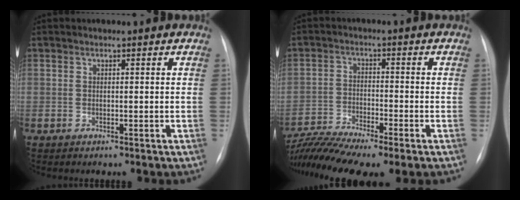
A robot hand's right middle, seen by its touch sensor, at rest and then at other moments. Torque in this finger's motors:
{"motor_torque": [1.16, -0.98, 0.60, 0.18]}